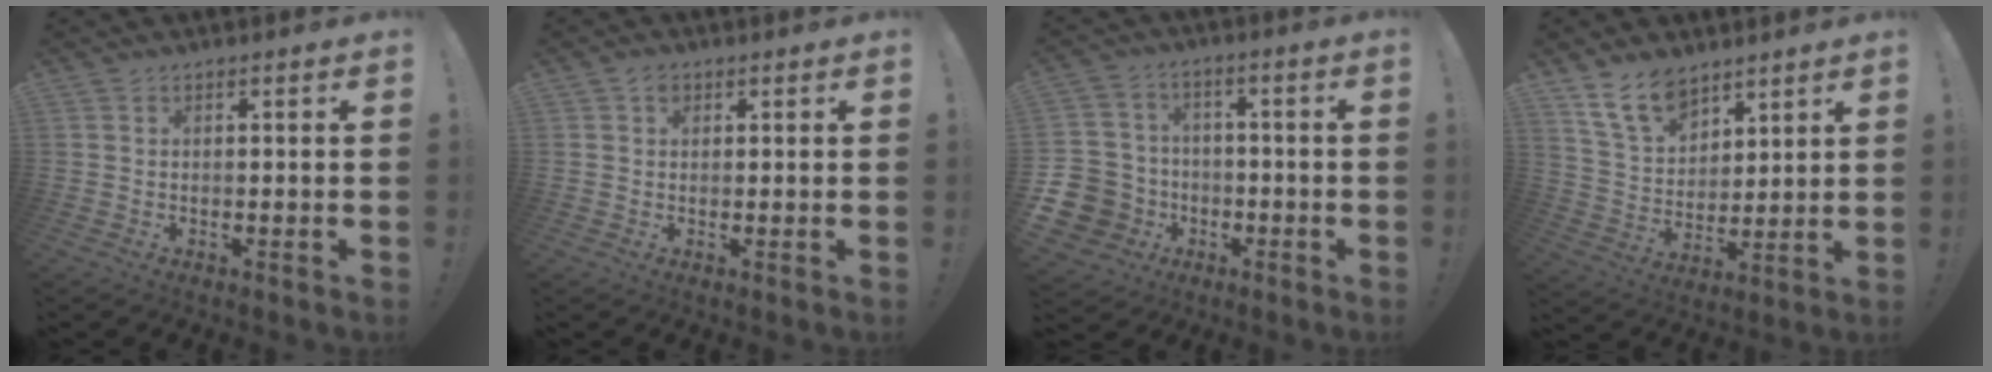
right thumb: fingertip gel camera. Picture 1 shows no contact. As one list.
[{"total": 2.0, "force": [1.0, 1.4, 0.8], "torque": [-0.002, -0.002, 0.015]}, {"total": 11.3, "force": [-3.6, 10.2, 3.4], "torque": [-0.085, 0.024, -0.057]}, {"total": 12.1, "force": [9.0, 6.6, 4.6], "torque": [-0.094, -0.052, 0.177]}]